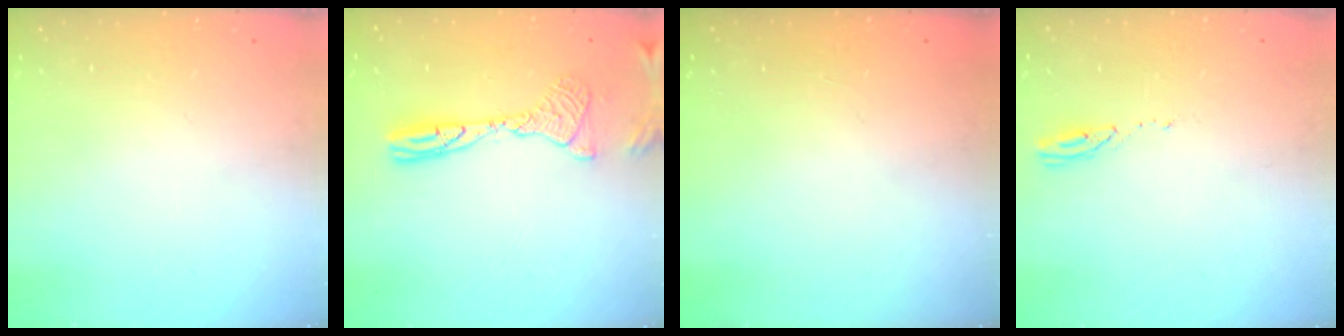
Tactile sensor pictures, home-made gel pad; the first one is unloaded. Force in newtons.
{"total": 11.9, "press": 11.6, "slide": 2.5}
{"total": 0.9, "press": 0.0, "slide": 0.9}
{"total": 3.4, "press": 3.3, "slide": 0.3}